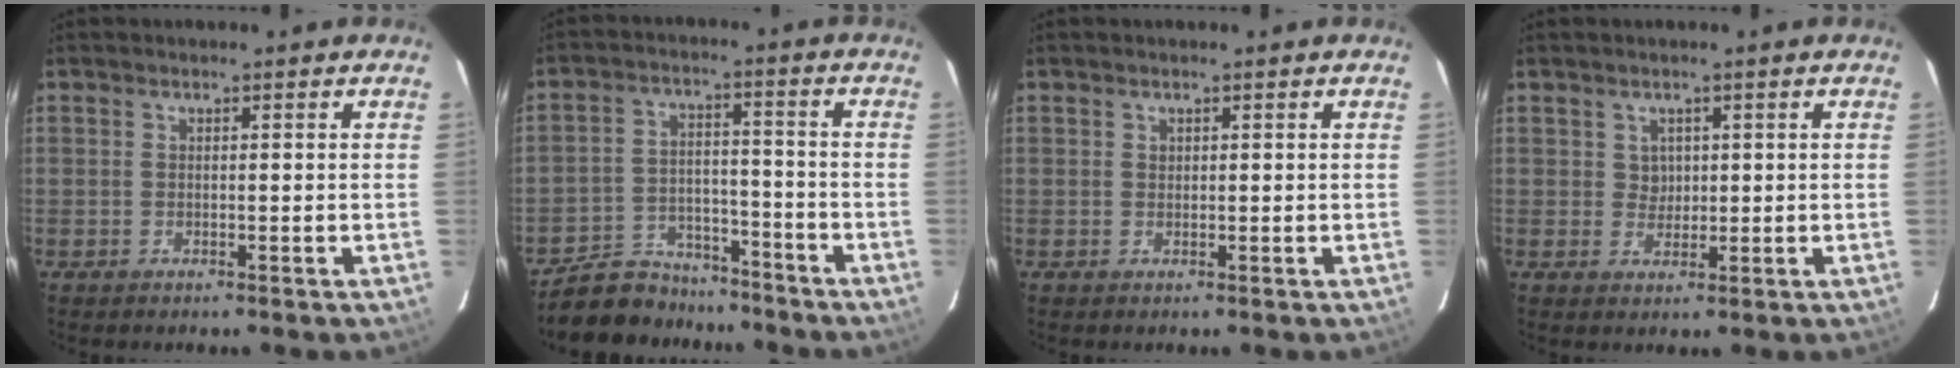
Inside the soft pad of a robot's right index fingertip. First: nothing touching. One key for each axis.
{"total": 12.7, "fx": -11.1, "fy": 5.5, "fz": 2.8, "tx": -0.085, "ty": 0.018, "tz": -0.168}
{"total": 0.5, "fx": 0.2, "fy": 0.5, "fz": 0.0, "tx": 0.002, "ty": 0.002, "tz": 0.004}
{"total": 2.3, "fx": 0.8, "fy": 2.2, "fz": 0.3, "tx": 0.001, "ty": 0.007, "tz": 0.014}